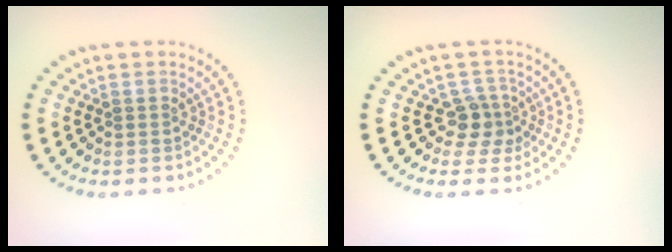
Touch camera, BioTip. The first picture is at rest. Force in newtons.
{"total": 2.3, "press": 1.8, "slide": 1.4}